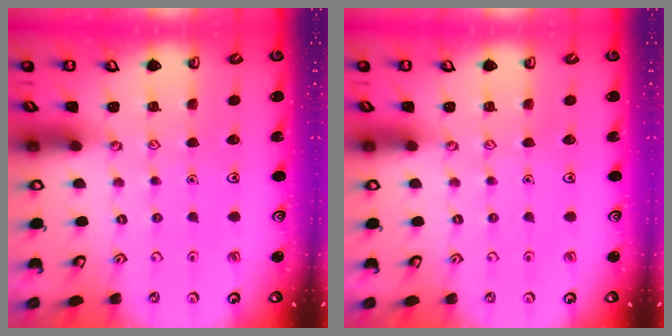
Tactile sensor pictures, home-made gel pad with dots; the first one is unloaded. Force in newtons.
{"total": 0.0}